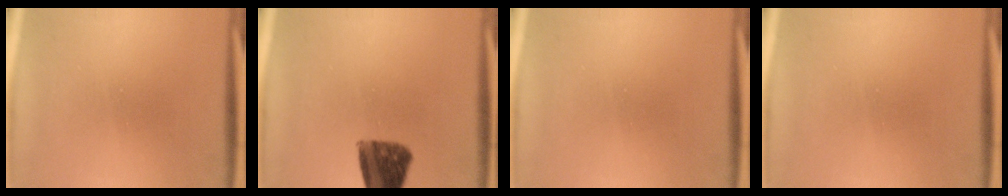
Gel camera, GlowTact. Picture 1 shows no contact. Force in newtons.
{"total": 10.4}
{"total": 0.0}
{"total": 0.0}